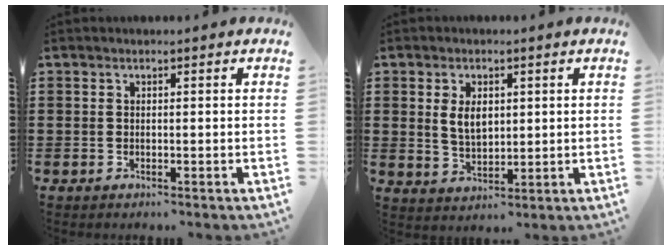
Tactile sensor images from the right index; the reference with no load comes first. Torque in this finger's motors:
{"motor_torque": [0.33, -0.32, 0.21, 0.13]}